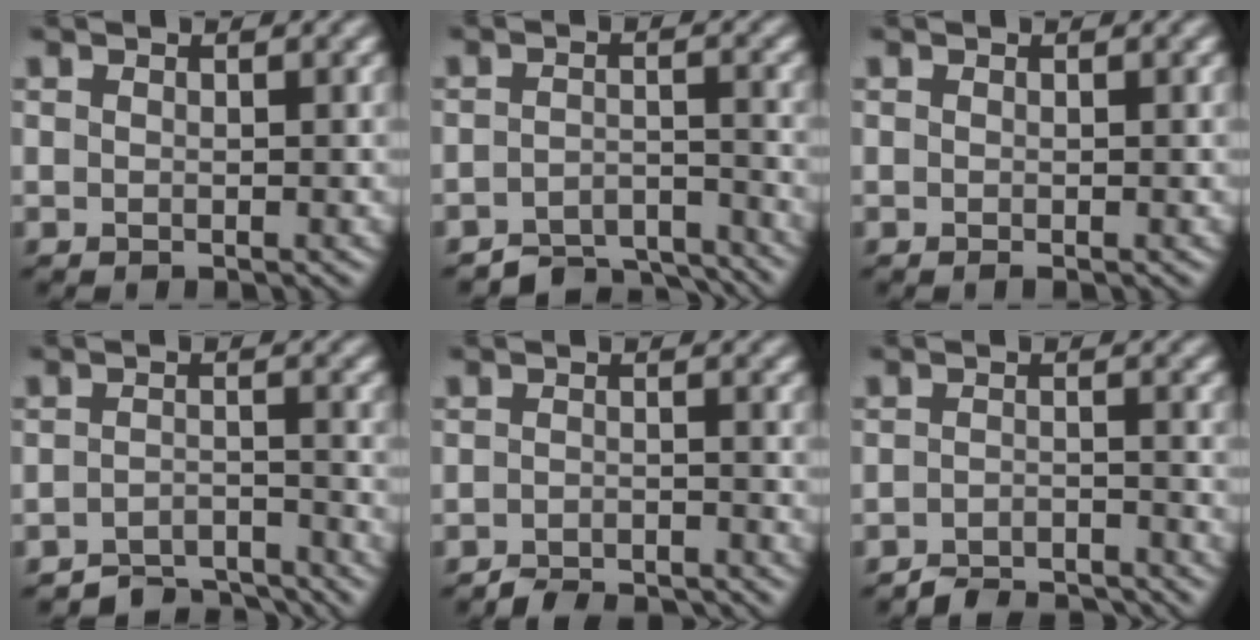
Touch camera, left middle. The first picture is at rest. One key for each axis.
{"total": 5.4, "fx": -5.0, "fy": 1.4, "fz": 1.5, "tx": -0.023, "ty": -0.011, "tz": -0.078}
{"total": 0.0}
{"total": 4.7, "fx": -4.5, "fy": 1.1, "fz": 1.2, "tx": -0.017, "ty": -0.004, "tz": -0.073}
{"total": 3.3, "fx": -3.2, "fy": 0.4, "fz": 0.6, "tx": -0.009, "ty": 0.002, "tz": -0.057}
{"total": 4.1, "fx": -4.0, "fy": 0.6, "fz": 0.8, "tx": -0.015, "ty": 0.000, "tz": -0.069}